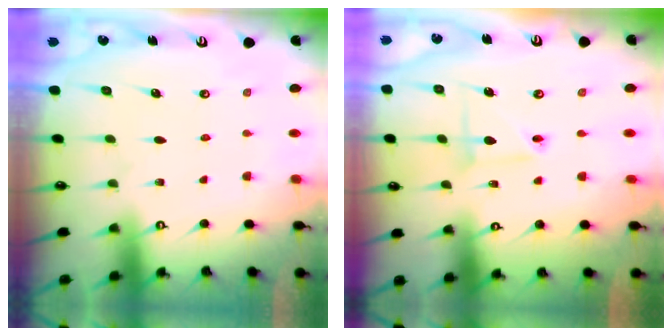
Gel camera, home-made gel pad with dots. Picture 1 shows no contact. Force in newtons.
{"total": 3.9, "press": 3.9, "slide": 0.4}